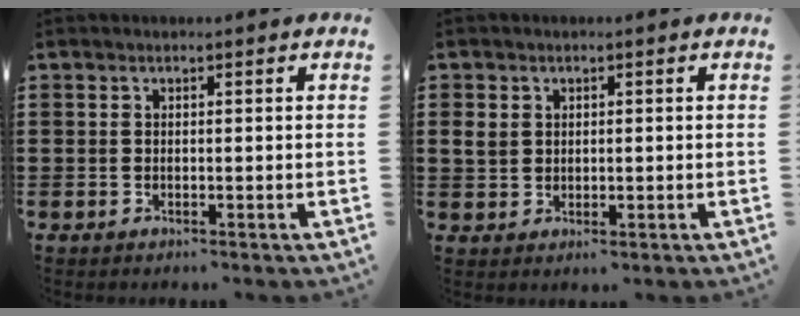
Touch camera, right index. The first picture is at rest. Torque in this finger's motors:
{"motor_torque": [0.56, 0.31, 0.07, 0.03]}